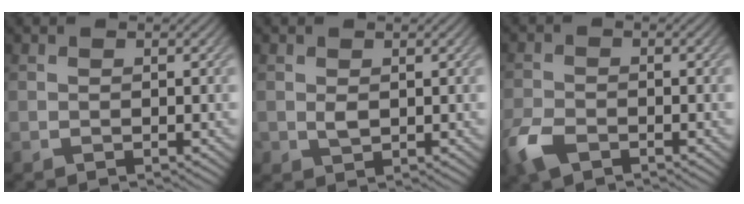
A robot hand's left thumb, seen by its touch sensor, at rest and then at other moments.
{"total": 1.5, "force": [0.3, 1.0, 1.0], "torque": [-0.023, -0.003, 0.009]}
{"total": 4.7, "force": [-2.8, 2.3, 2.9], "torque": [-0.072, -0.008, -0.066]}